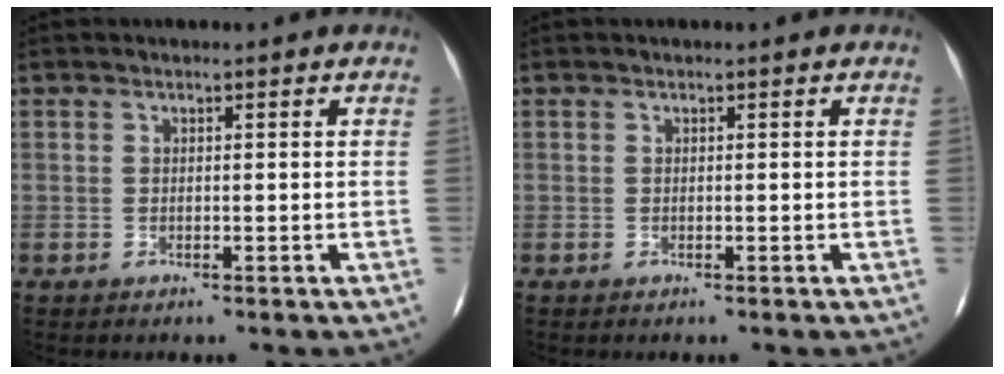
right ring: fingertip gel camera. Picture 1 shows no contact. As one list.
[{"total": 0.0}]